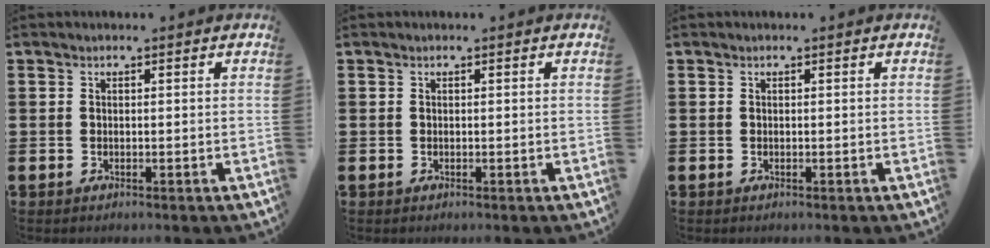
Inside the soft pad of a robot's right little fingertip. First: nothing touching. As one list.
[{"total": 0.0}, {"total": 0.0}]